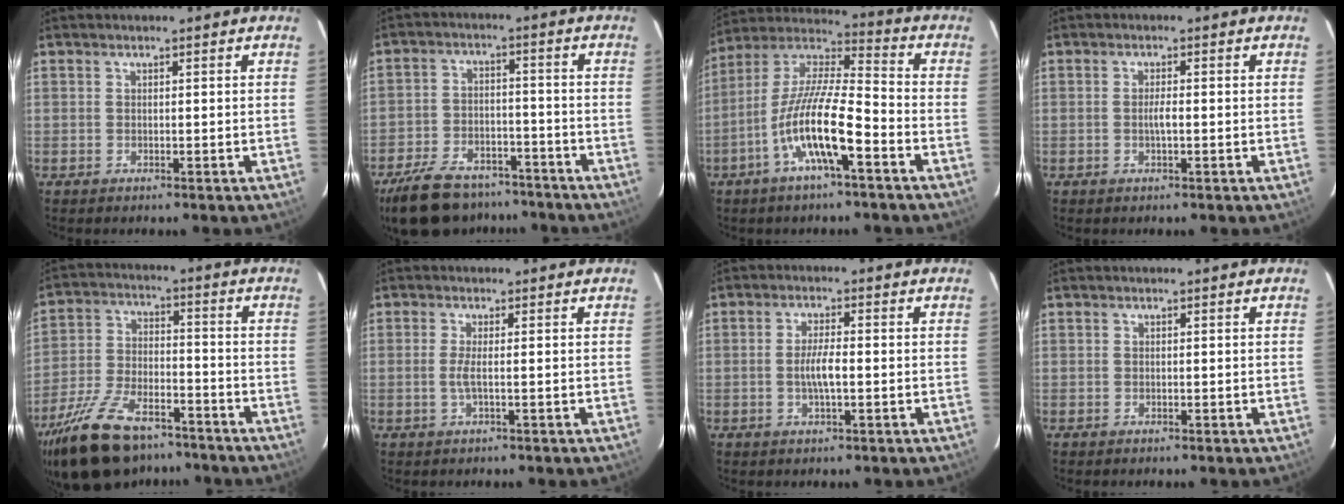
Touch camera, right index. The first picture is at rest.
{"total": 17.2, "force": [-13.5, 7.9, 7.2], "torque": [-0.169, 0.009, -0.202]}
{"total": 14.4, "force": [-6.4, 2.5, 12.7], "torque": [-0.244, -0.004, -0.127]}
{"total": 1.8, "force": [-0.4, 0.2, 1.7], "torque": [-0.032, 0.000, -0.009]}
{"total": 20.8, "force": [-15.5, 8.9, 10.7], "torque": [-0.228, -0.019, -0.260]}
{"total": 2.1, "force": [-0.5, -0.4, 2.0], "torque": [-0.035, -0.001, -0.010]}
{"total": 3.8, "force": [-0.7, 0.7, 3.7], "torque": [-0.068, 0.000, -0.012]}
{"total": 0.0}